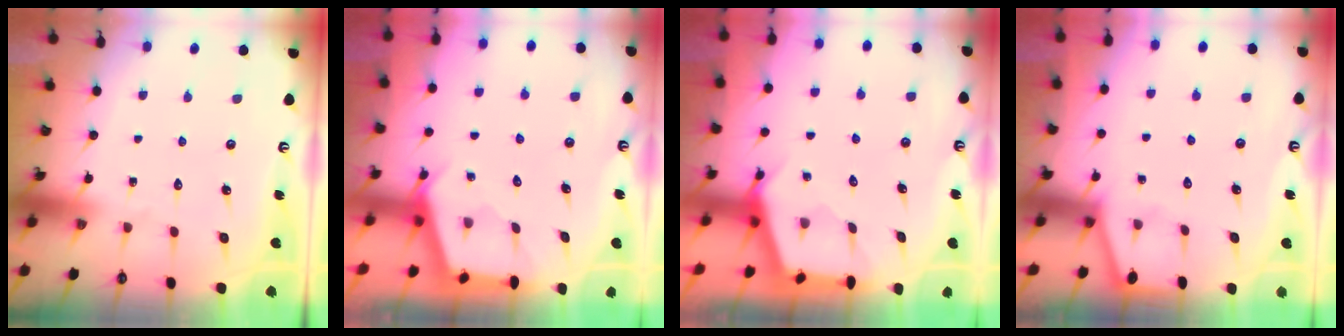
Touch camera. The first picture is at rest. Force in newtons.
{"total": 2.7, "press": 2.7, "slide": 0.3}
{"total": 2.6, "press": 2.6, "slide": 0.4}
{"total": 1.3, "press": 1.3, "slide": 0.1}